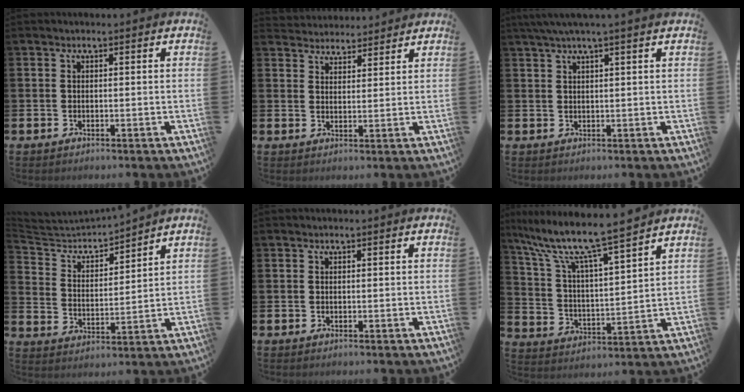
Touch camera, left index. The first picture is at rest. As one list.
[{"total": 3.8, "force": [3.6, 0.8, -0.6], "torque": [-0.002, -0.017, 0.067]}, {"total": 2.9, "force": [2.2, -0.4, 1.9], "torque": [-0.044, 0.004, 0.041]}, {"total": 4.9, "force": [4.8, 0.7, 0.5], "torque": [-0.035, -0.038, 0.079]}, {"total": 0.0}, {"total": 10.3, "force": [9.1, 1.0, 4.7], "torque": [-0.119, -0.061, 0.152]}]